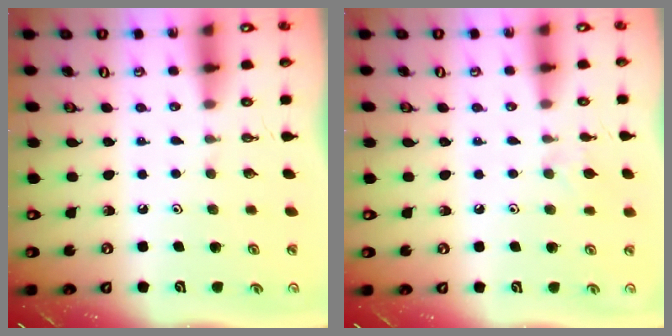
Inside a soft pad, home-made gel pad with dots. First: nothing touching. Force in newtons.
{"total": 5.3, "press": 5.2, "slide": 0.9}